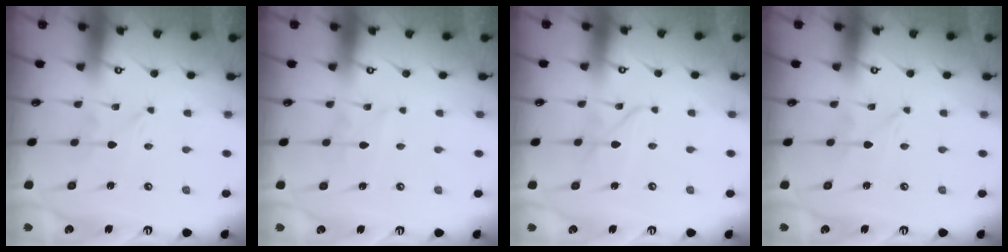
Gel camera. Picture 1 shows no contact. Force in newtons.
{"total": 3.0, "press": 3.0, "slide": 0.3}
{"total": 3.9, "press": 3.9, "slide": 0.3}
{"total": 0.0}